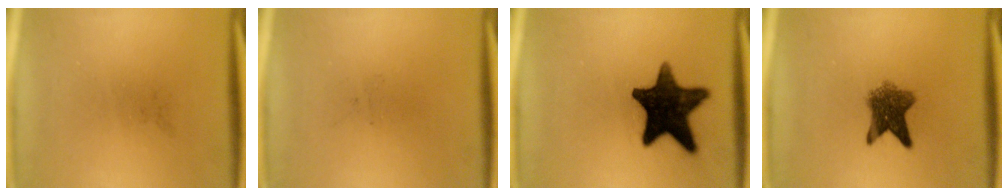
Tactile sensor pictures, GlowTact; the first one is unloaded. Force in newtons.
{"total": 0.0}
{"total": 15.5}
{"total": 6.4}